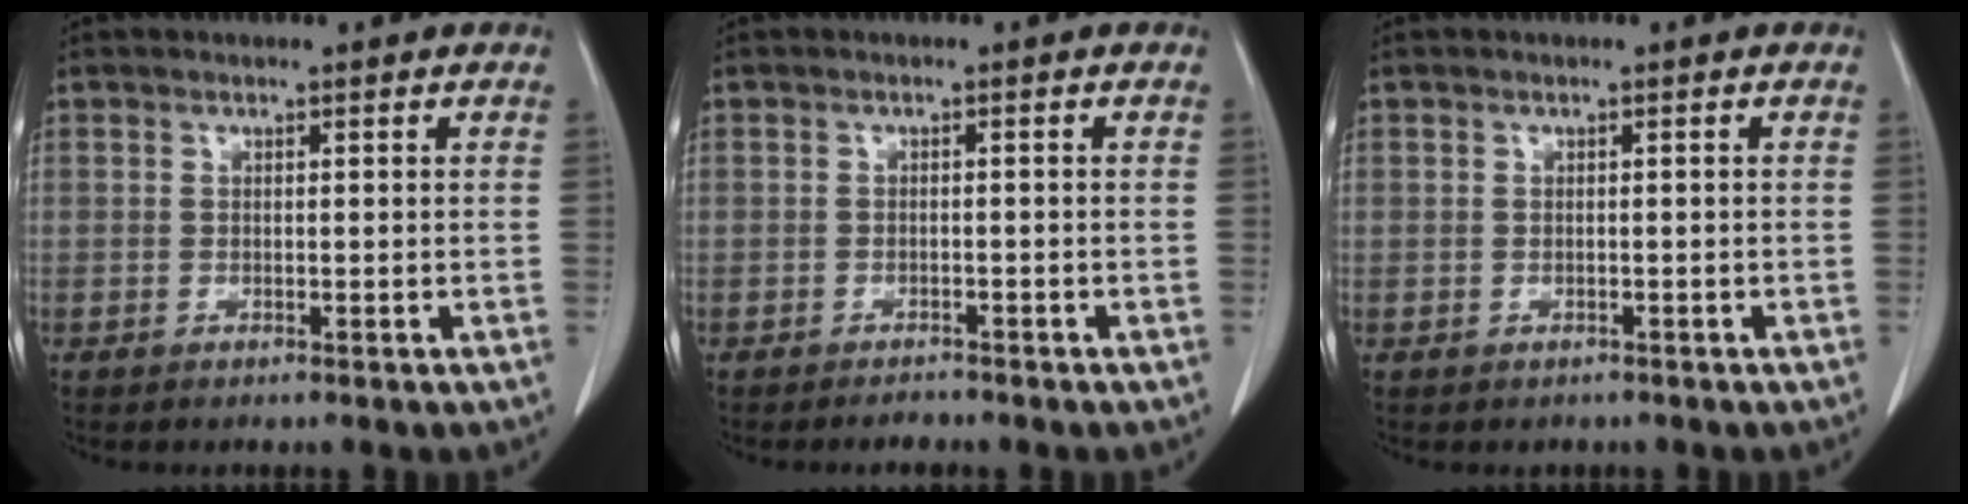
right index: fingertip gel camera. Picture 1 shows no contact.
{"total": 1.5, "force": [-1.4, 0.3, 0.3], "torque": [-0.007, -0.003, -0.017]}
{"total": 1.2, "force": [-0.6, 1.0, -0.1], "torque": [-0.006, 0.004, -0.007]}